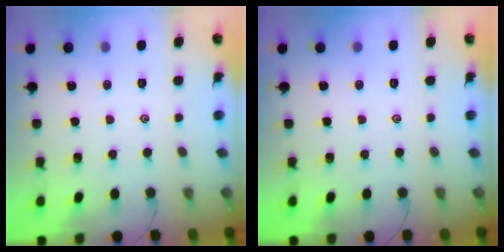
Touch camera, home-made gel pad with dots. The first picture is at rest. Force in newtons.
{"total": 0.0}